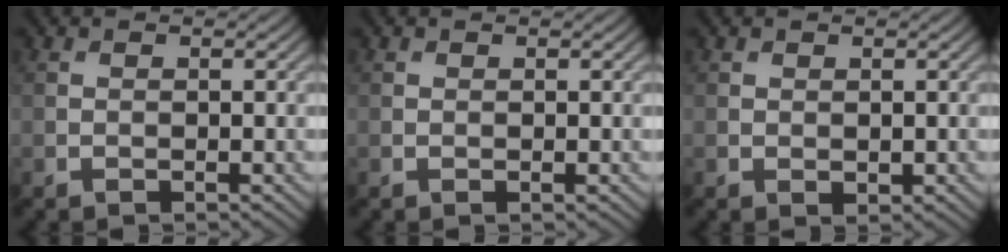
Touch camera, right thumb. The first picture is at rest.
{"total": 0.0}
{"total": 0.7, "force": [0.3, 0.5, 0.4], "torque": [-0.005, -0.004, 0.009]}